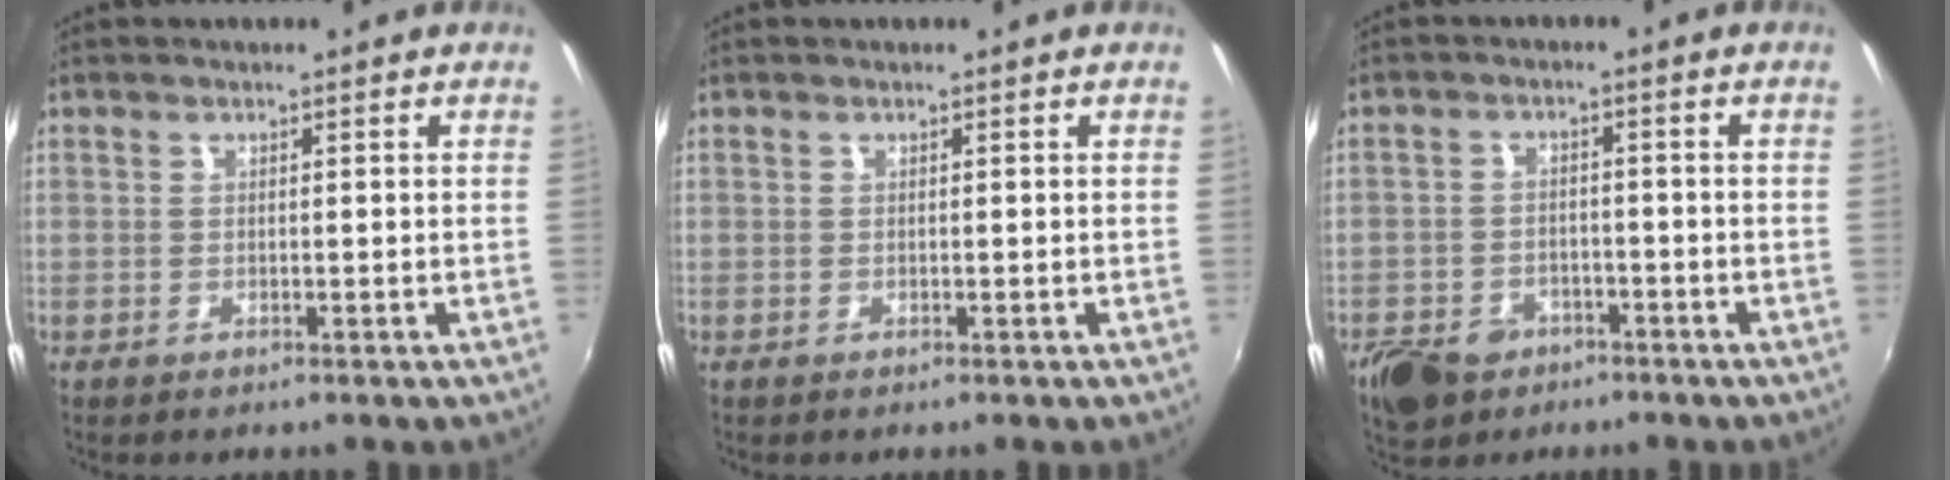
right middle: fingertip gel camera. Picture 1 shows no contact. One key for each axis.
{"total": 0.0}
{"total": 9.1, "fx": -5.6, "fy": 6.2, "fz": 3.6, "tx": -0.105, "ty": -0.003, "tz": -0.089}